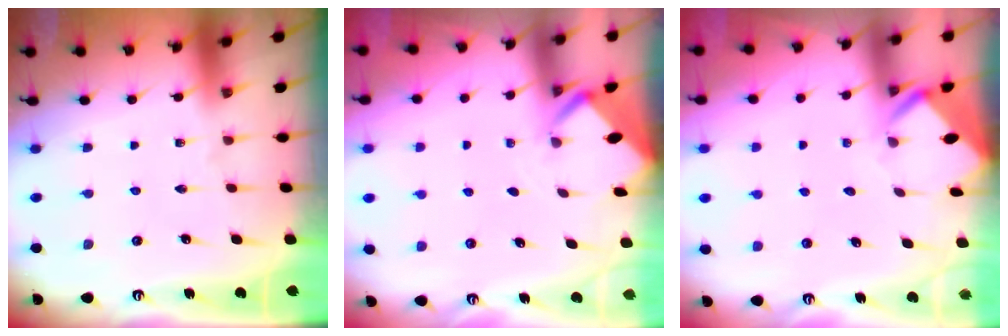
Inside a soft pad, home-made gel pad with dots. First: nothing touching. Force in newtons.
{"total": 2.1, "press": 2.1, "slide": 0.2}
{"total": 4.0, "press": 3.9, "slide": 0.3}